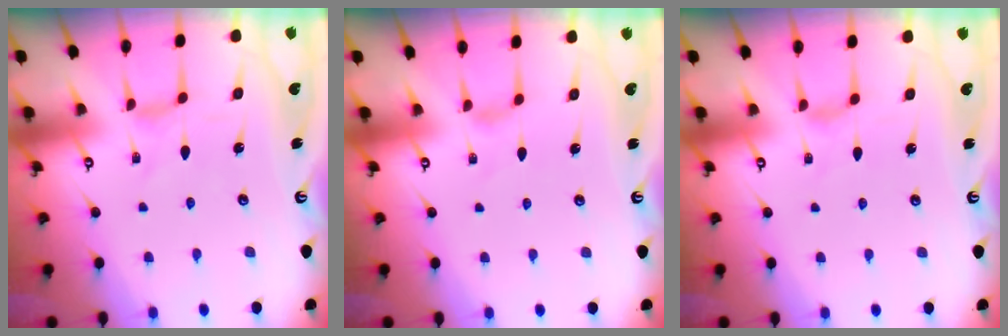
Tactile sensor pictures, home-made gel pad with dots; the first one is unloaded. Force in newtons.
{"total": 0.6, "press": 0.6, "slide": 0.2}
{"total": 1.2, "press": 1.2, "slide": 0.3}